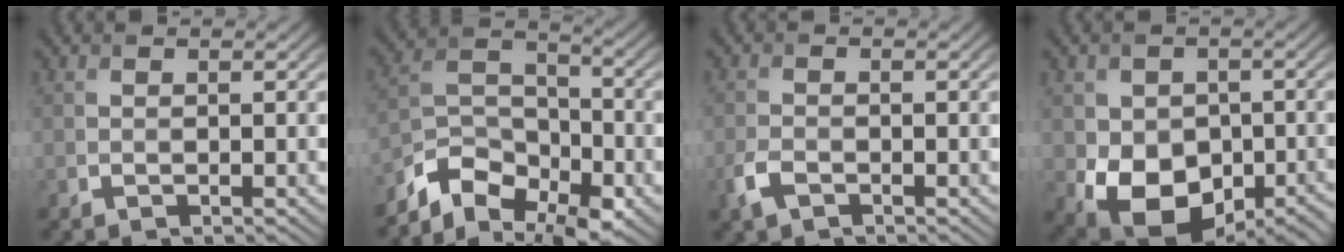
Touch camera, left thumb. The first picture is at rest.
{"total": 9.8, "force": [-7.2, 4.8, 4.6], "torque": [-0.087, -0.009, -0.145]}
{"total": 2.8, "force": [-1.6, 1.6, 1.7], "torque": [-0.044, -0.004, -0.037]}
{"total": 10.6, "force": [-2.8, 8.0, 6.5], "torque": [-0.110, -0.029, -0.043]}